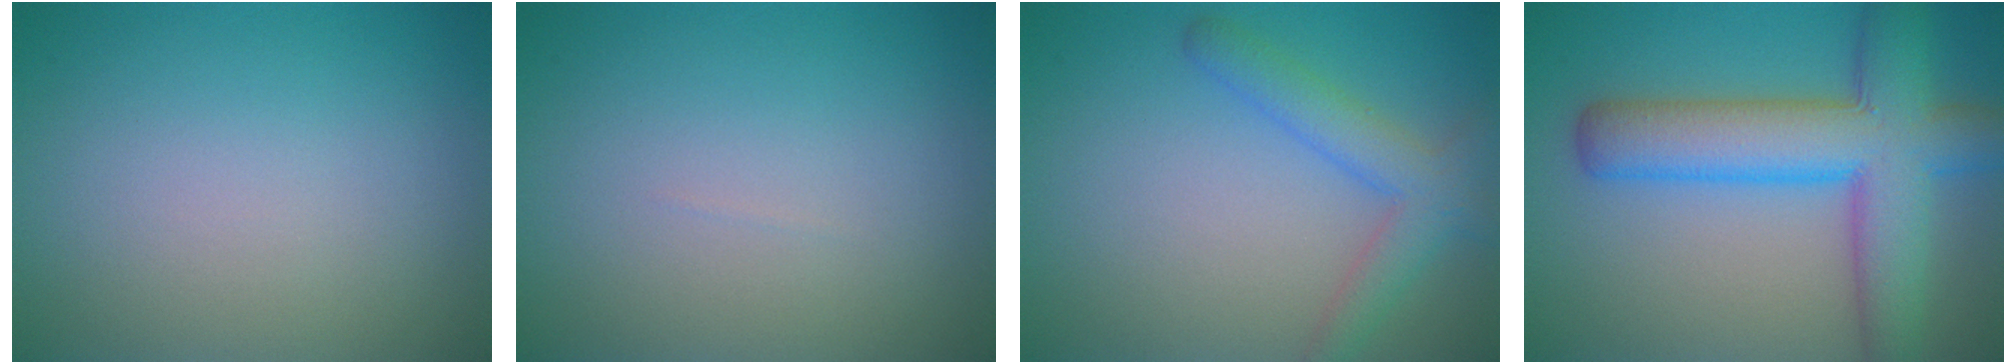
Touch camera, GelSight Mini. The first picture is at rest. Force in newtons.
{"total": 0.0}
{"total": 3.5, "press": 3.5, "slide": 0.2}
{"total": 8.9, "press": 8.9, "slide": 0.4}